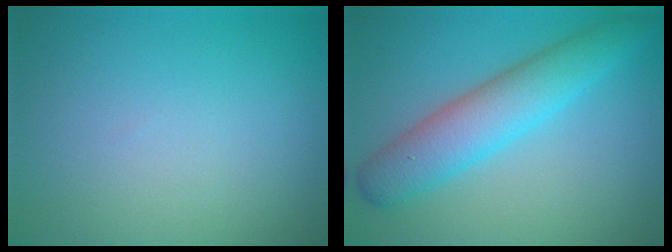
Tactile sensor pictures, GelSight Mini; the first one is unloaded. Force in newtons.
{"total": 5.3, "press": 5.3, "slide": 0.0}